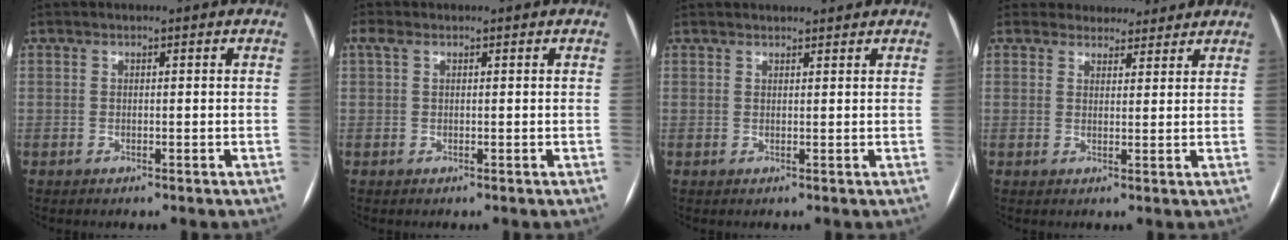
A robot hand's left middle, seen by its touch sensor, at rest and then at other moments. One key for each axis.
{"total": 1.3, "fx": 0.7, "fy": 0.6, "fz": 1.0, "tx": -0.026, "ty": 0.021, "tz": 0.017}
{"total": 4.5, "fx": 4.2, "fy": 0.7, "fz": 1.3, "tx": -0.014, "ty": 0.027, "tz": 0.054}
{"total": 7.3, "fx": 6.7, "fy": 2.8, "fz": 0.2, "tx": 0.018, "ty": 0.014, "tz": 0.077}